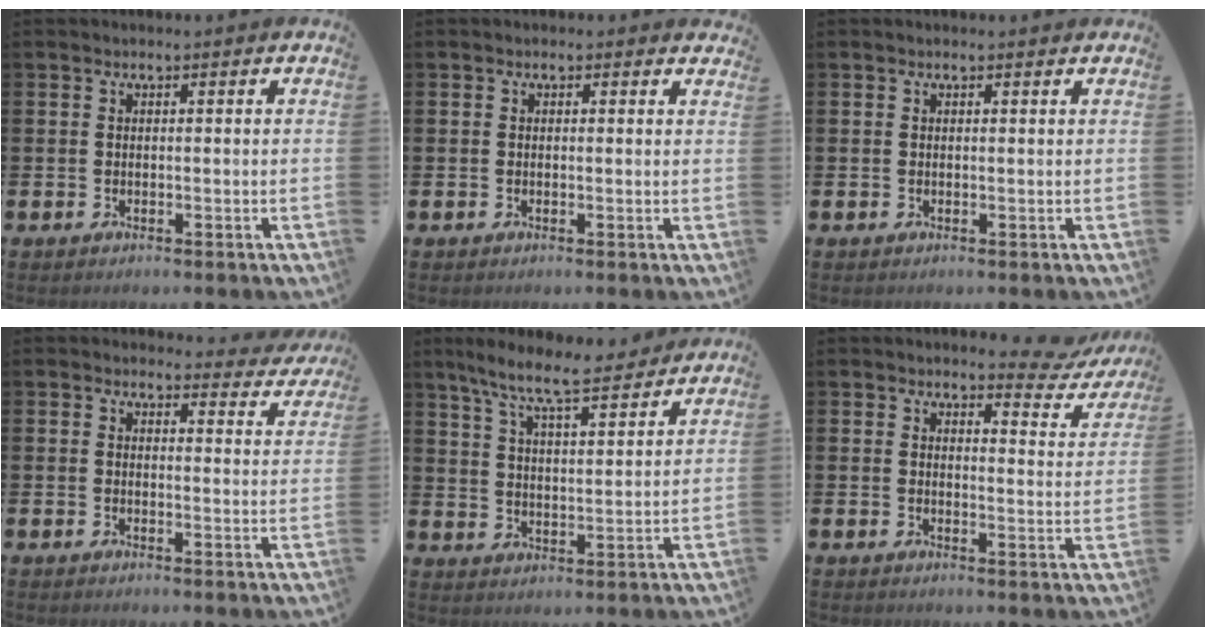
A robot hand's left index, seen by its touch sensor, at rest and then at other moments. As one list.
[{"total": 0.0}, {"total": 0.0}, {"total": 2.7, "force": [2.5, 0.9, 0.1], "torque": [0.009, -0.021, 0.039]}, {"total": 8.6, "force": [7.7, 0.9, 3.7], "torque": [-0.091, -0.045, 0.134]}, {"total": 3.6, "force": [3.4, 1.0, 0.8], "torque": [-0.005, -0.025, 0.053]}]